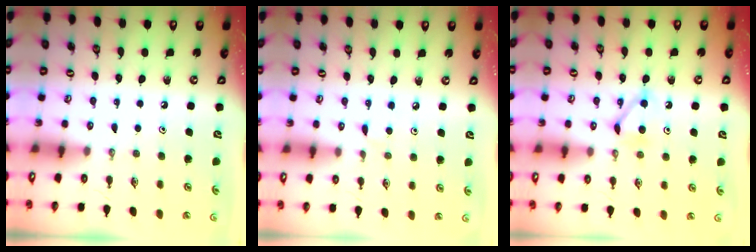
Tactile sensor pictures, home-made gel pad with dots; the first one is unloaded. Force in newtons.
{"total": 2.6, "press": 2.6, "slide": 0.3}
{"total": 6.1, "press": 6.1, "slide": 0.9}